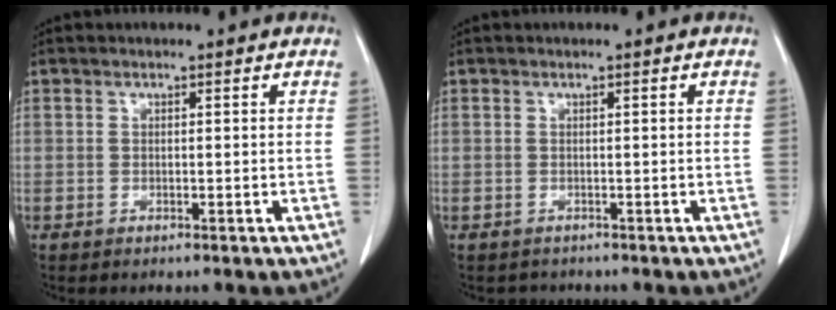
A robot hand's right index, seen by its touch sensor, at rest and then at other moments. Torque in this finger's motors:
{"motor_torque": [-0.57, -0.51, -0.23, -0.11]}